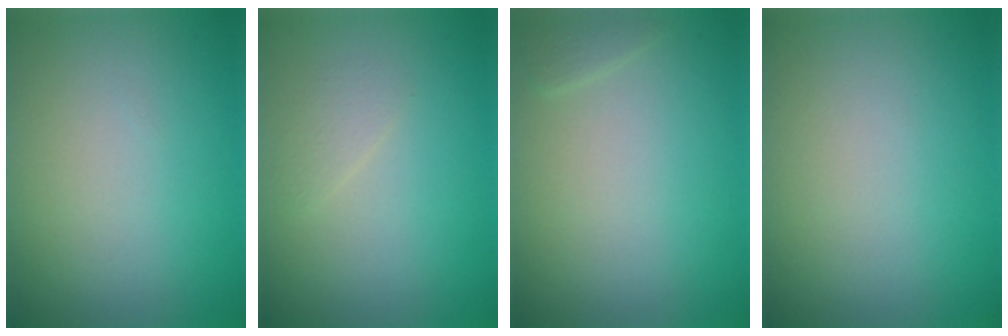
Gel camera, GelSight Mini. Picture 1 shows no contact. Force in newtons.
{"total": 1.0, "press": 1.0, "slide": 0.1}
{"total": 0.7, "press": 0.7, "slide": 0.1}
{"total": 0.0}